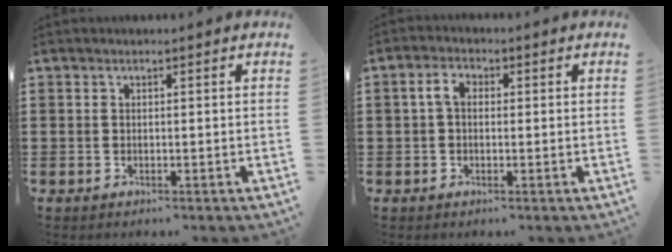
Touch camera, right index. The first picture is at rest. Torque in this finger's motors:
{"motor_torque": [0.48, -0.29, 0.18, 0.07]}